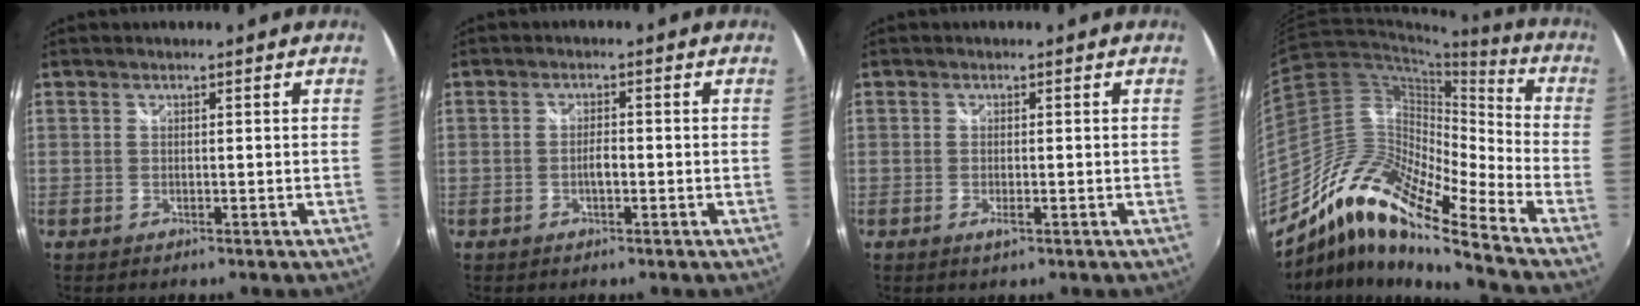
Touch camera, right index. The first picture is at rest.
{"total": 1.7, "force": [-0.6, 0.6, 1.5], "torque": [-0.030, 0.001, -0.012]}
{"total": 1.5, "force": [-0.7, 0.3, 1.3], "torque": [-0.028, -0.004, -0.010]}
{"total": 14.1, "force": [-11.0, 1.6, 8.8], "torque": [-0.140, 0.005, -0.228]}